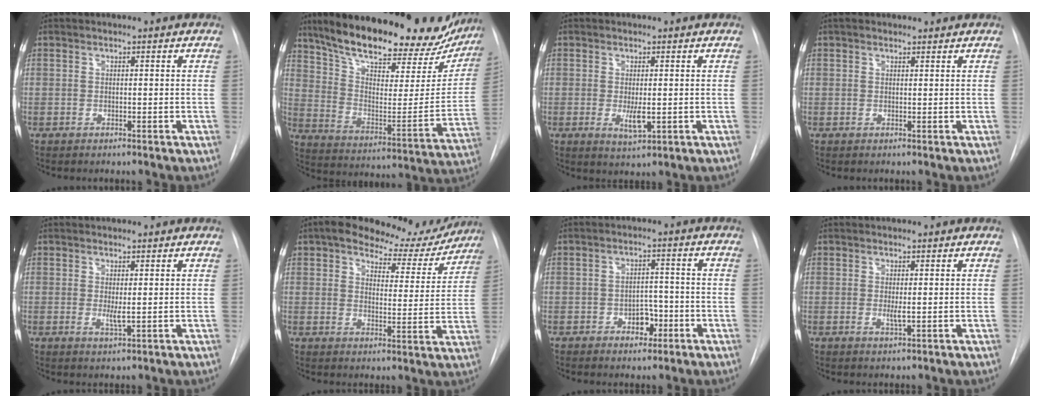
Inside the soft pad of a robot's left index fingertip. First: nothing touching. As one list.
[{"total": 29.1, "force": [23.7, 9.5, 14.0], "torque": [-0.222, -0.010, 0.328]}, {"total": 3.2, "force": [-0.3, 0.9, 3.0], "torque": [-0.055, -0.009, 0.000]}, {"total": 2.2, "force": [1.9, 0.9, 0.8], "torque": [-0.012, 0.022, 0.028]}, {"total": 1.6, "force": [0.3, 0.2, 1.6], "torque": [-0.033, -0.006, 0.009]}, {"total": 14.1, "force": [12.2, 5.1, 4.9], "torque": [-0.049, -0.003, 0.152]}, {"total": 3.8, "force": [-1.7, 2.5, 2.4], "torque": [-0.025, 0.008, -0.022]}, {"total": 1.2, "force": [0.2, 0.2, 1.2], "torque": [-0.027, -0.004, 0.006]}]